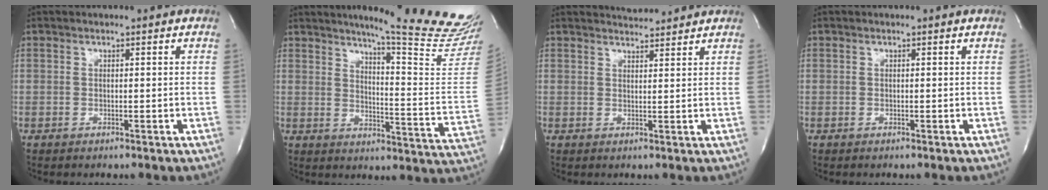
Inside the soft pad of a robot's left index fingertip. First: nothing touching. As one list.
[{"total": 21.3, "force": [18.6, -1.3, 10.3], "torque": [-0.136, -0.124, 0.224]}, {"total": 4.1, "force": [4.1, 0.1, 0.4], "torque": [-0.018, 0.011, 0.061]}, {"total": 0.0}]